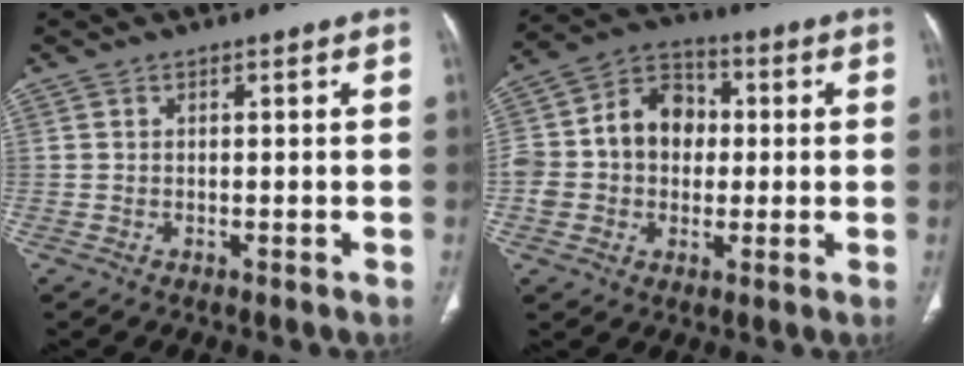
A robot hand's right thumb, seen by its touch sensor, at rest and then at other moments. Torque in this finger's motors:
{"motor_torque": [1.49, 1.28, 0.94, 0.31, 0.13]}